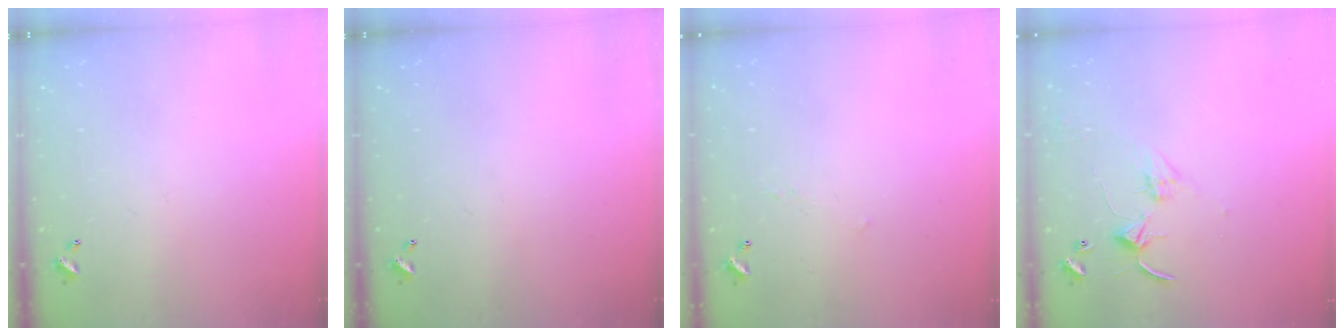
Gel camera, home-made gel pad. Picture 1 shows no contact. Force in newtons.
{"total": 0.0}
{"total": 2.9, "press": 2.8, "slide": 0.4}
{"total": 2.8, "press": 2.8, "slide": 0.4}